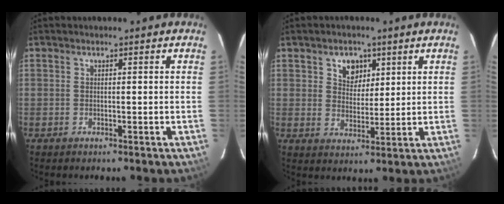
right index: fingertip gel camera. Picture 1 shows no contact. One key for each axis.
{"total": 5.4, "fx": 2.5, "fy": 4.1, "fz": 2.5, "tx": -0.032, "ty": 0.003, "tz": 0.048}